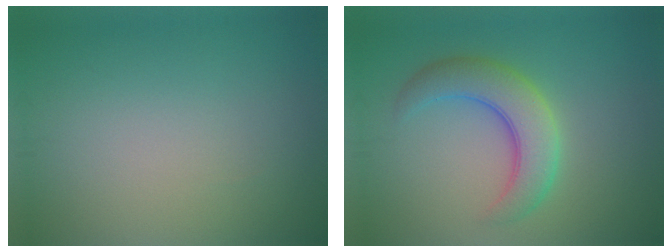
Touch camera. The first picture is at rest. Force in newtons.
{"total": 5.4, "press": 5.4, "slide": 0.2}